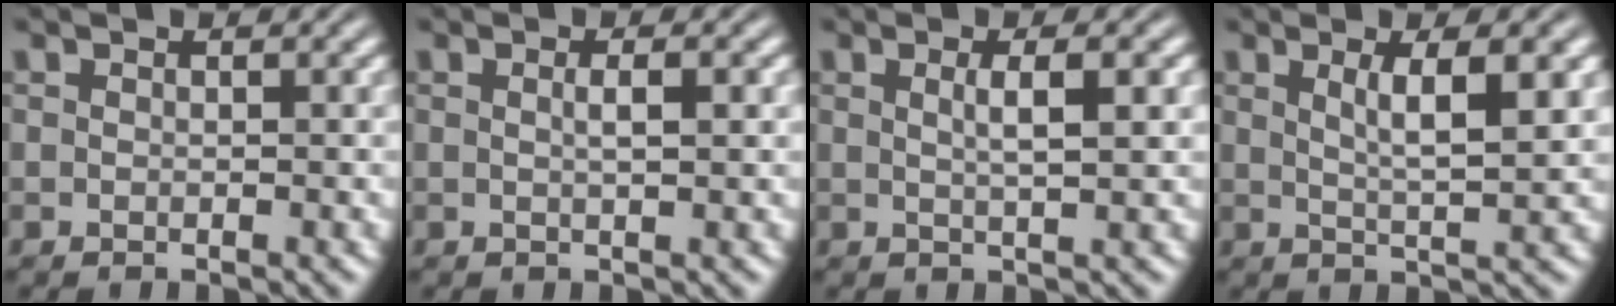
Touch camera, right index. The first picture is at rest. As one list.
[{"total": 2.9, "force": [-0.1, -2.8, 0.7], "torque": [0.013, -0.009, 0.010]}, {"total": 2.4, "force": [0.6, -1.1, 2.0], "torque": [-0.023, -0.001, 0.015]}, {"total": 3.4, "force": [1.2, -1.1, 3.0], "torque": [-0.037, -0.003, 0.029]}]